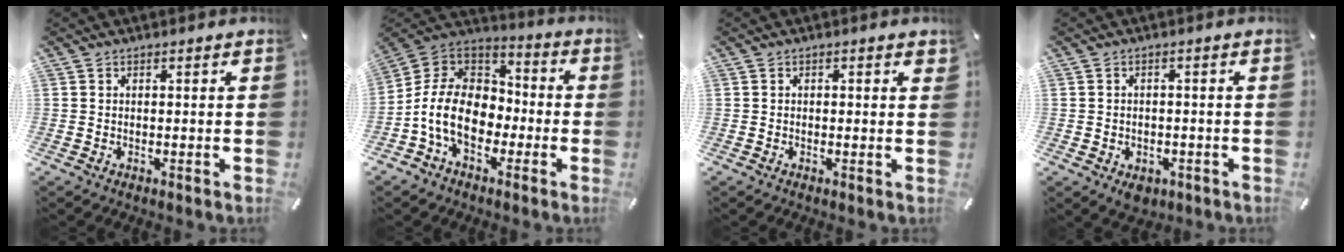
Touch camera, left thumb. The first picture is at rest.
{"total": 14.6, "force": [-5.3, 10.7, 8.4], "torque": [-0.194, 0.030, -0.100]}
{"total": 0.7, "force": [0.1, 0.4, 0.6], "torque": [-0.011, 0.004, 0.001]}
{"total": 3.7, "force": [-1.6, 2.8, 1.7], "torque": [-0.019, 0.006, -0.029]}